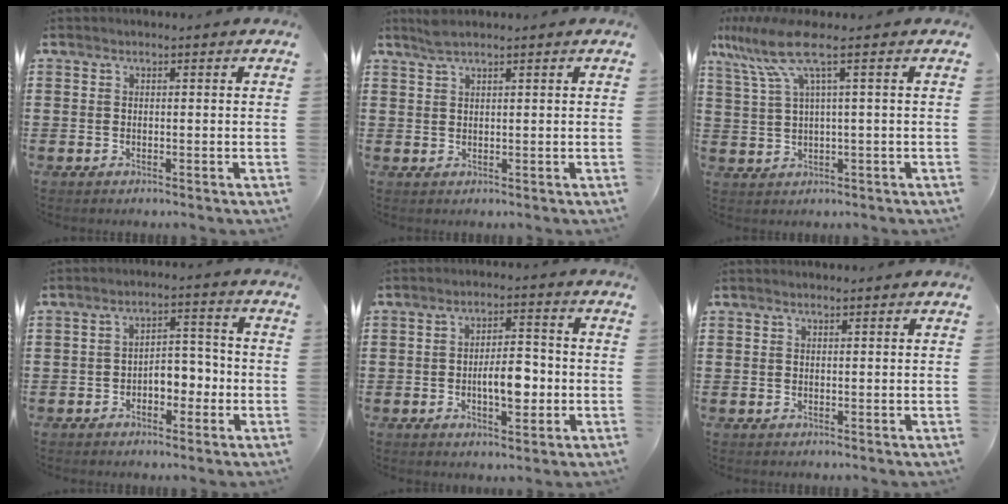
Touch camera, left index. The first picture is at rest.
{"total": 2.3, "force": [1.8, 0.2, 1.4], "torque": [-0.030, 0.002, 0.032]}
{"total": 7.8, "force": [3.1, 1.1, 7.1], "torque": [-0.168, -0.013, 0.046]}
{"total": 4.5, "force": [-1.9, 2.7, 3.0], "torque": [-0.050, 0.006, -0.042]}
{"total": 6.4, "force": [-1.2, 2.9, 5.6], "torque": [-0.083, 0.002, -0.026]}
{"total": 0.6, "force": [0.4, 0.0, 0.3], "torque": [-0.008, -0.001, 0.009]}